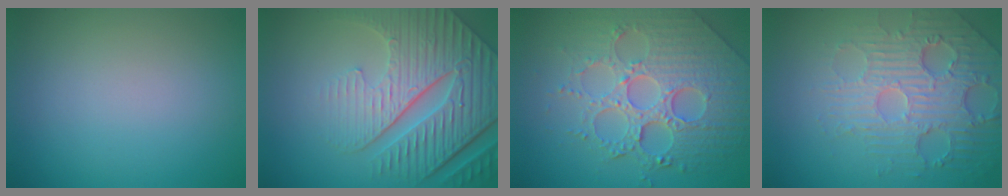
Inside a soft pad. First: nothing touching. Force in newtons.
{"total": 8.3, "press": 6.2, "slide": 5.5}
{"total": 8.1, "press": 6.0, "slide": 5.4}
{"total": 5.1, "press": 4.3, "slide": 2.7}